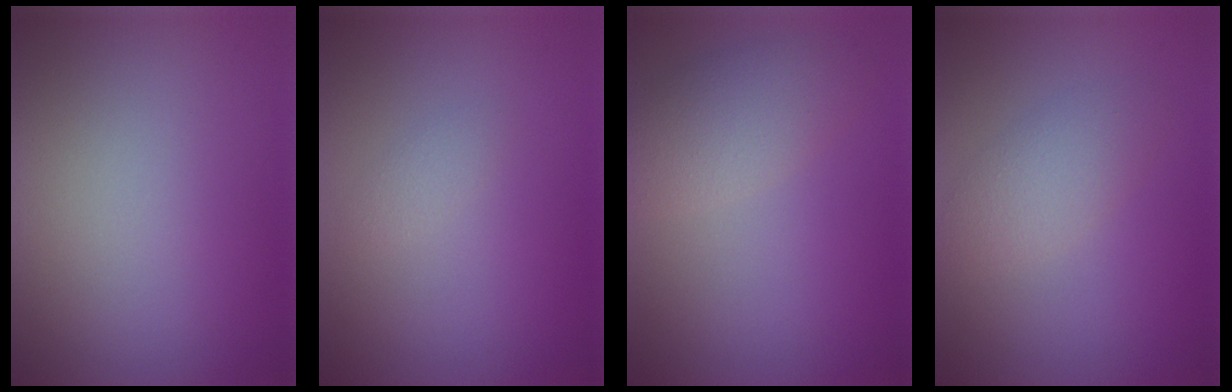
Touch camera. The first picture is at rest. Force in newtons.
{"total": 0.8, "press": 0.8, "slide": 0.1}
{"total": 3.6, "press": 3.6, "slide": 0.2}
{"total": 2.7, "press": 2.6, "slide": 0.1}